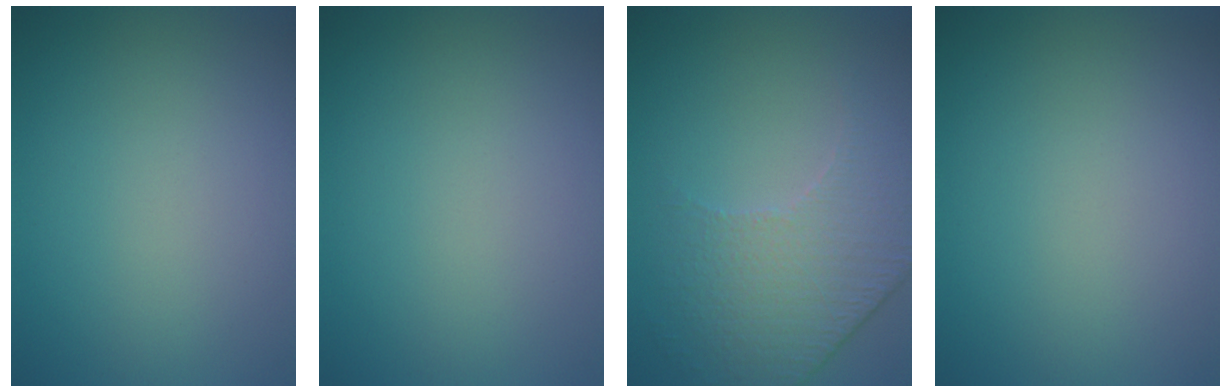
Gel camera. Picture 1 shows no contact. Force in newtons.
{"total": 0.0}
{"total": 4.9, "press": 3.6, "slide": 3.3}
{"total": 0.0}